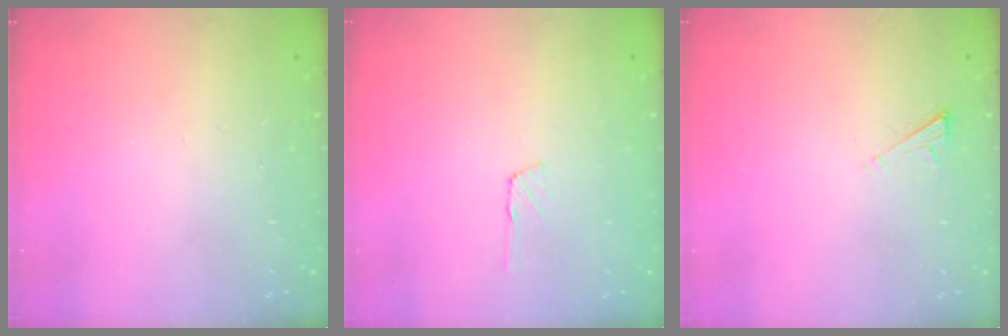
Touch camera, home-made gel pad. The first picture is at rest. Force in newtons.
{"total": 3.4, "press": 3.4, "slide": 0.4}
{"total": 2.3, "press": 2.2, "slide": 0.4}